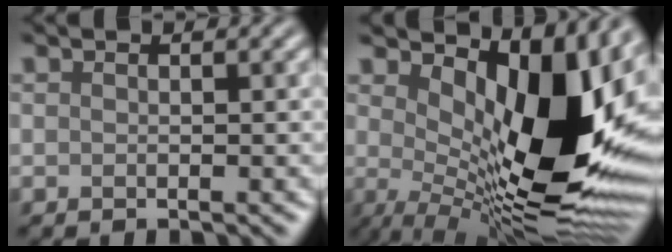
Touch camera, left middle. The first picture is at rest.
{"total": 13.9, "force": [2.0, 6.0, 12.3], "torque": [-0.173, -0.017, 0.040]}